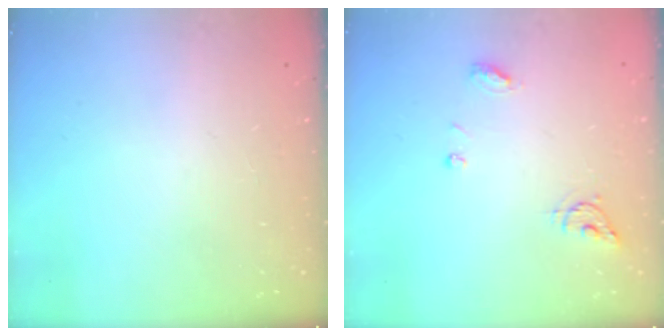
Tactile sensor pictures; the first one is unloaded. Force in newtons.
{"total": 6.2, "press": 6.2, "slide": 0.5}